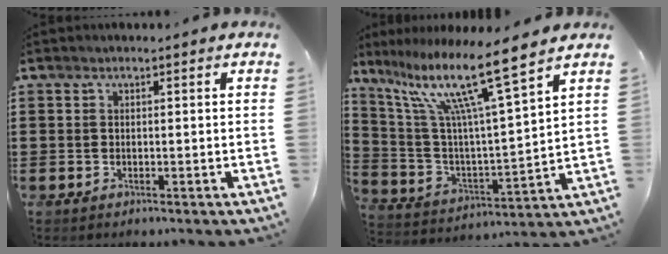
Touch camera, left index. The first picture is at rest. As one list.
[{"total": 13.7, "force": [9.4, 0.4, 9.9], "torque": [-0.222, -0.054, 0.148]}]